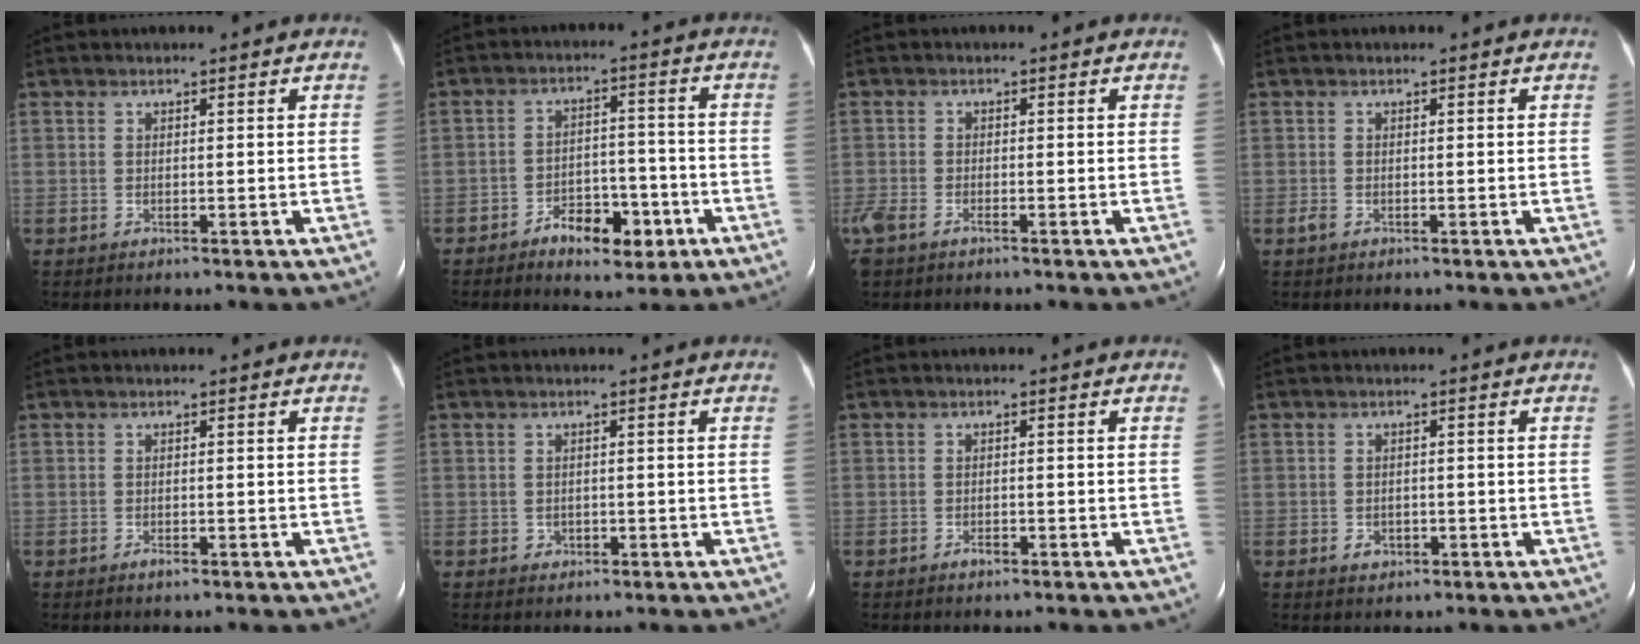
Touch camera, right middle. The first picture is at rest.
{"total": 7.4, "force": [-4.1, 3.7, 4.9], "torque": [-0.075, 0.015, -0.058]}
{"total": 5.9, "force": [-3.6, 3.1, 3.4], "torque": [-0.092, -0.010, -0.068]}
{"total": 0.7, "force": [-0.4, 0.4, 0.4], "torque": [-0.015, -0.002, -0.006]}
{"total": 0.9, "force": [-0.6, 0.3, 0.6], "torque": [-0.012, -0.001, -0.007]}
{"total": 1.0, "force": [-0.4, 0.9, 0.3], "torque": [-0.004, 0.003, -0.002]}
{"total": 1.1, "force": [-0.7, 0.5, 0.6], "torque": [-0.011, 0.001, -0.010]}
{"total": 1.9, "force": [-0.8, 1.5, 0.8], "torque": [-0.013, 0.004, -0.004]}